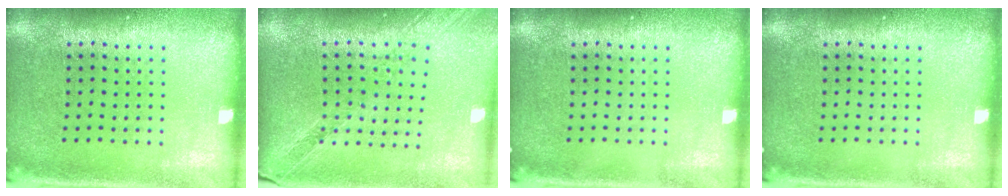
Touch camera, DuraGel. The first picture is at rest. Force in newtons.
{"total": 1.0, "press": 1.0, "slide": 0.1}
{"total": 0.0}
{"total": 0.0}